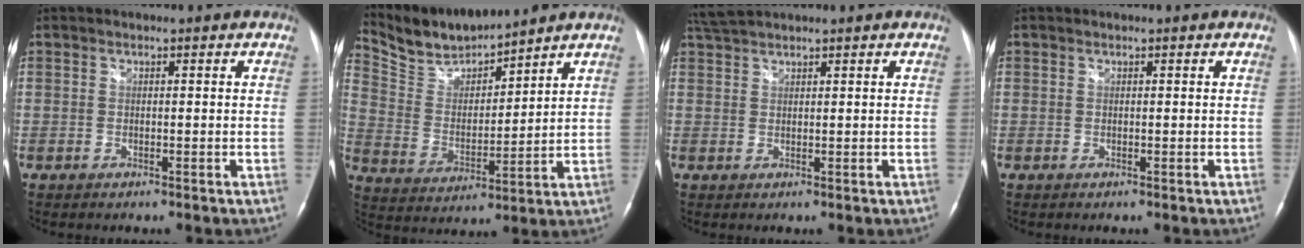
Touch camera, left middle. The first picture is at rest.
{"total": 10.5, "force": [10.3, 1.0, 2.1], "torque": [-0.060, 0.010, 0.213]}
{"total": 3.3, "force": [3.2, 0.2, 1.0], "torque": [-0.031, 0.018, 0.068]}
{"total": 0.0}